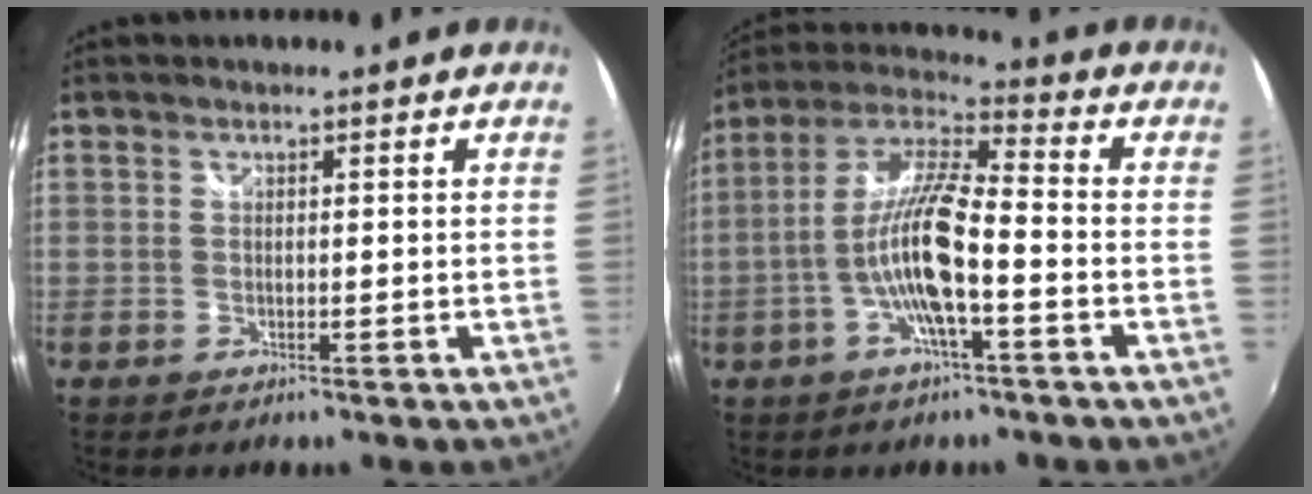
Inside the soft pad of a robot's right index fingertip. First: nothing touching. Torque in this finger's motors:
{"motor_torque": [2.14, 0.00, 1.05, 0.19]}